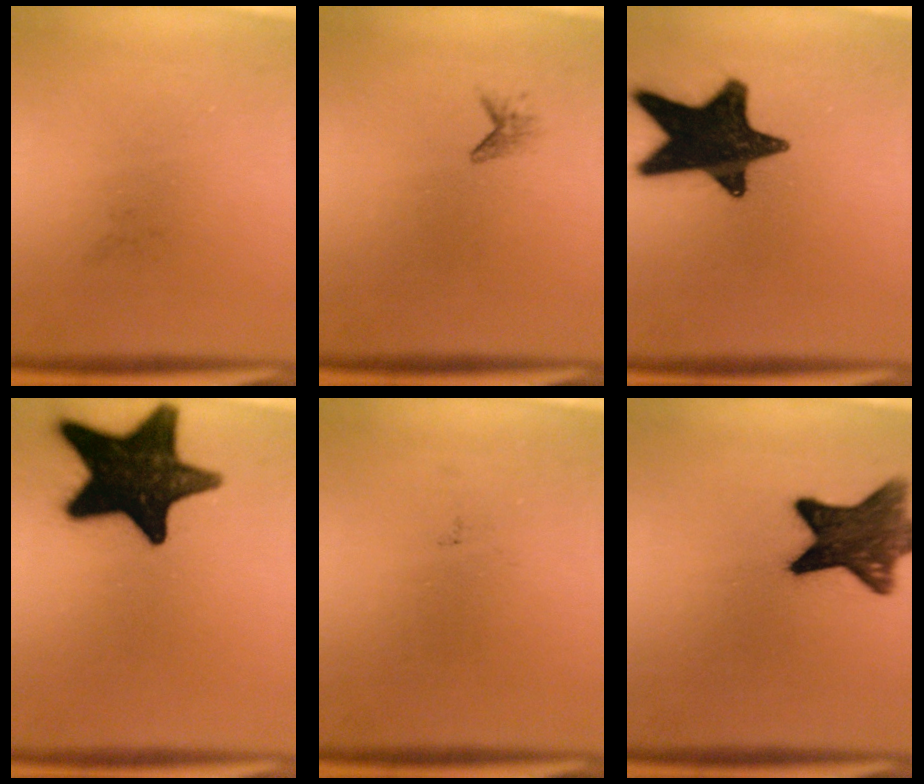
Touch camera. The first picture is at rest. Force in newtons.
{"total": 1.0}
{"total": 18.1}
{"total": 19.4}
{"total": 0.0}
{"total": 12.2}